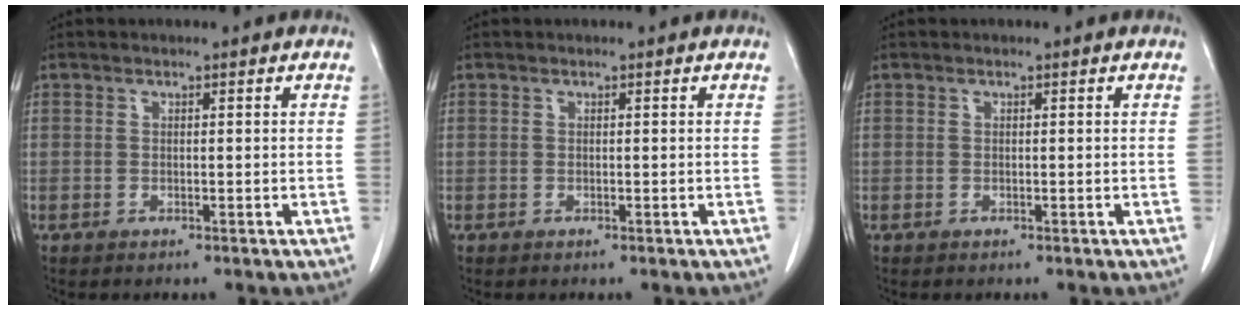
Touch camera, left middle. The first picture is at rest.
{"total": 0.0}
{"total": 0.0}